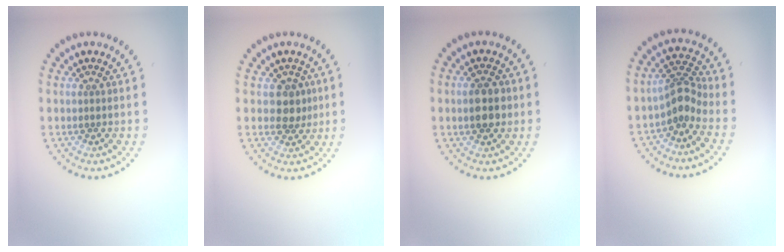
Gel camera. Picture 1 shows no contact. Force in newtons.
{"total": 2.2, "press": 1.9, "slide": 1.0}
{"total": 3.2, "press": 3.2, "slide": 0.1}
{"total": 2.9, "press": 2.0, "slide": 2.0}